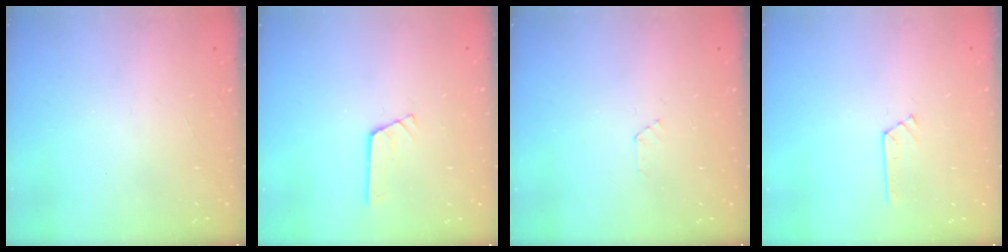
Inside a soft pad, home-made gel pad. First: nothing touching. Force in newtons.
{"total": 3.0, "press": 2.9, "slide": 0.4}
{"total": 2.3, "press": 2.3, "slide": 0.3}
{"total": 4.3, "press": 4.3, "slide": 0.5}